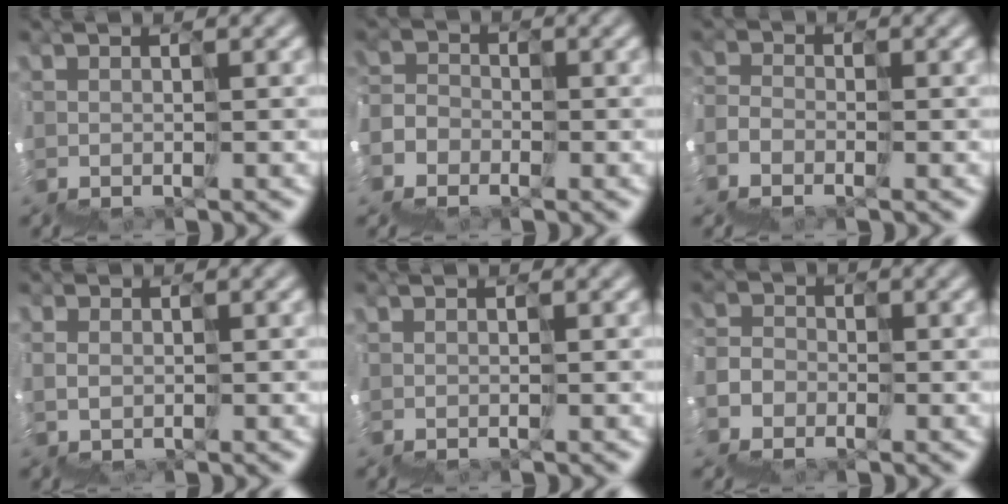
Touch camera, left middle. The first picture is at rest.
{"total": 6.3, "force": [-5.3, 3.1, -1.7], "torque": [0.036, -0.014, -0.084]}
{"total": 4.1, "force": [-3.8, 1.0, -1.2], "torque": [0.028, -0.007, -0.062]}
{"total": 0.9, "force": [-0.2, 0.8, -0.3], "torque": [0.018, 0.003, 0.001]}
{"total": 0.0}
{"total": 5.7, "force": [-4.6, 2.8, -1.8], "torque": [0.044, -0.011, -0.074]}